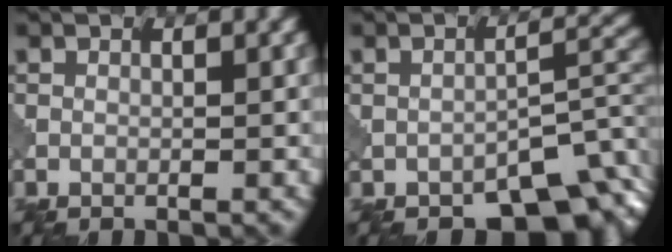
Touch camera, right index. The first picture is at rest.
{"total": 6.5, "force": [-4.7, 2.6, 3.8], "torque": [-0.030, 0.003, -0.064]}